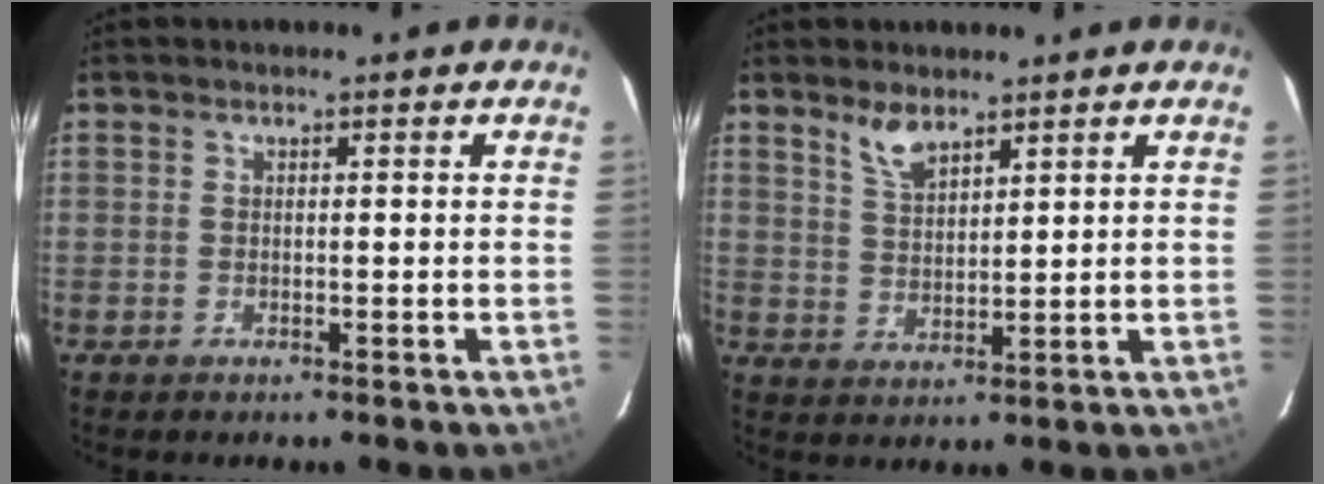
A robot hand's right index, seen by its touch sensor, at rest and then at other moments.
{"total": 4.9, "force": [3.7, 1.9, 2.6], "torque": [-0.048, 0.000, 0.076]}